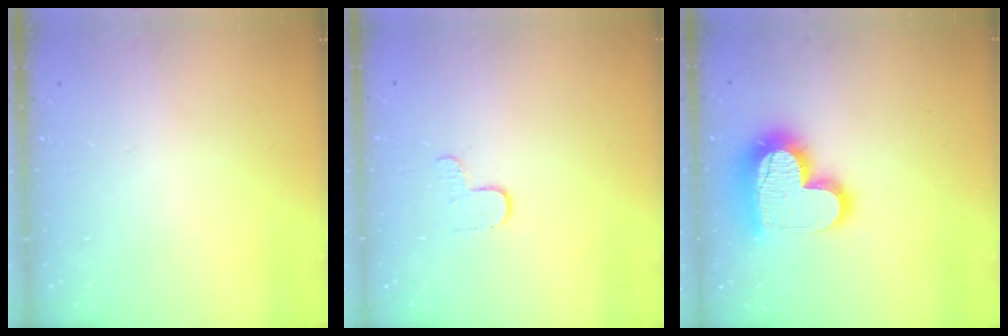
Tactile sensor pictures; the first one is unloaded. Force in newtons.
{"total": 4.4, "press": 4.4, "slide": 0.4}
{"total": 17.8, "press": 17.7, "slide": 1.5}